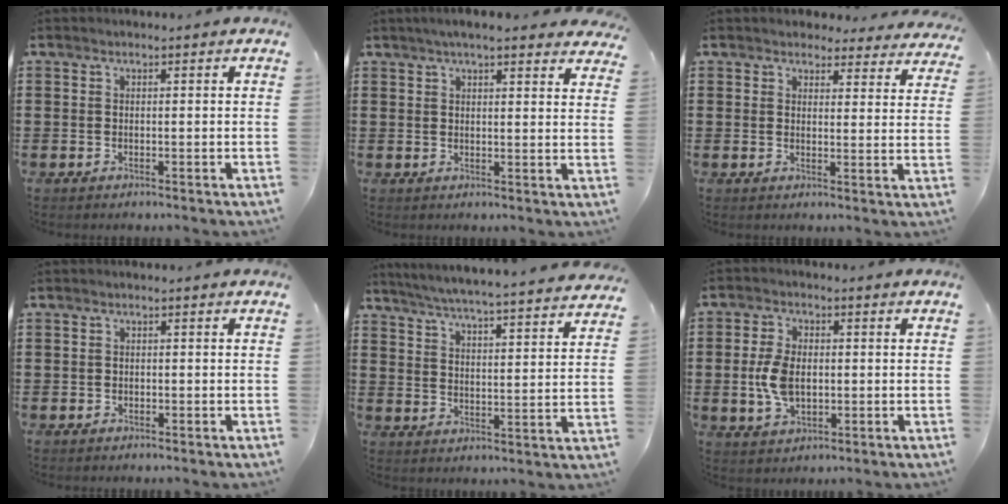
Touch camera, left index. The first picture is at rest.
{"total": 4.4, "force": [3.8, 0.3, 2.2], "torque": [-0.052, -0.001, 0.070]}
{"total": 3.5, "force": [3.4, 0.9, 0.4], "torque": [-0.012, -0.011, 0.060]}
{"total": 0.5, "force": [-0.2, 0.5, 0.2], "torque": [-0.006, 0.001, -0.005]}
{"total": 5.2, "force": [4.9, -0.9, 1.4], "torque": [-0.051, -0.043, 0.080]}
{"total": 6.4, "force": [-0.1, 3.8, 5.1], "torque": [-0.125, 0.001, -0.009]}